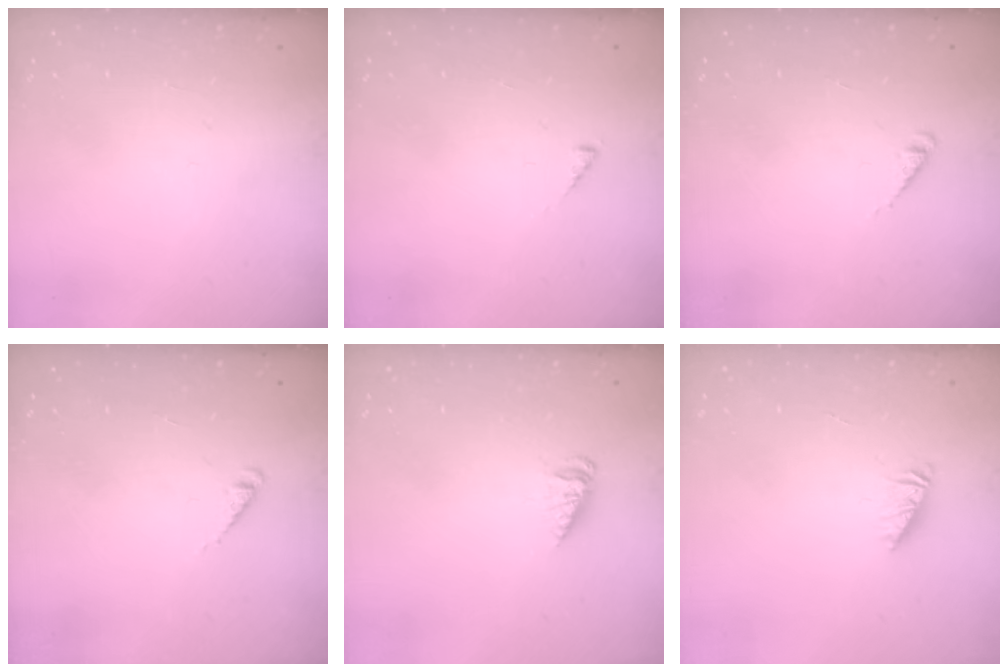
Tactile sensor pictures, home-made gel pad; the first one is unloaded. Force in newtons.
{"total": 2.0, "press": 2.0, "slide": 0.3}
{"total": 1.9, "press": 1.9, "slide": 0.4}
{"total": 1.9, "press": 1.9, "slide": 0.4}
{"total": 3.0, "press": 2.9, "slide": 0.2}
{"total": 1.2, "press": 1.2, "slide": 0.2}